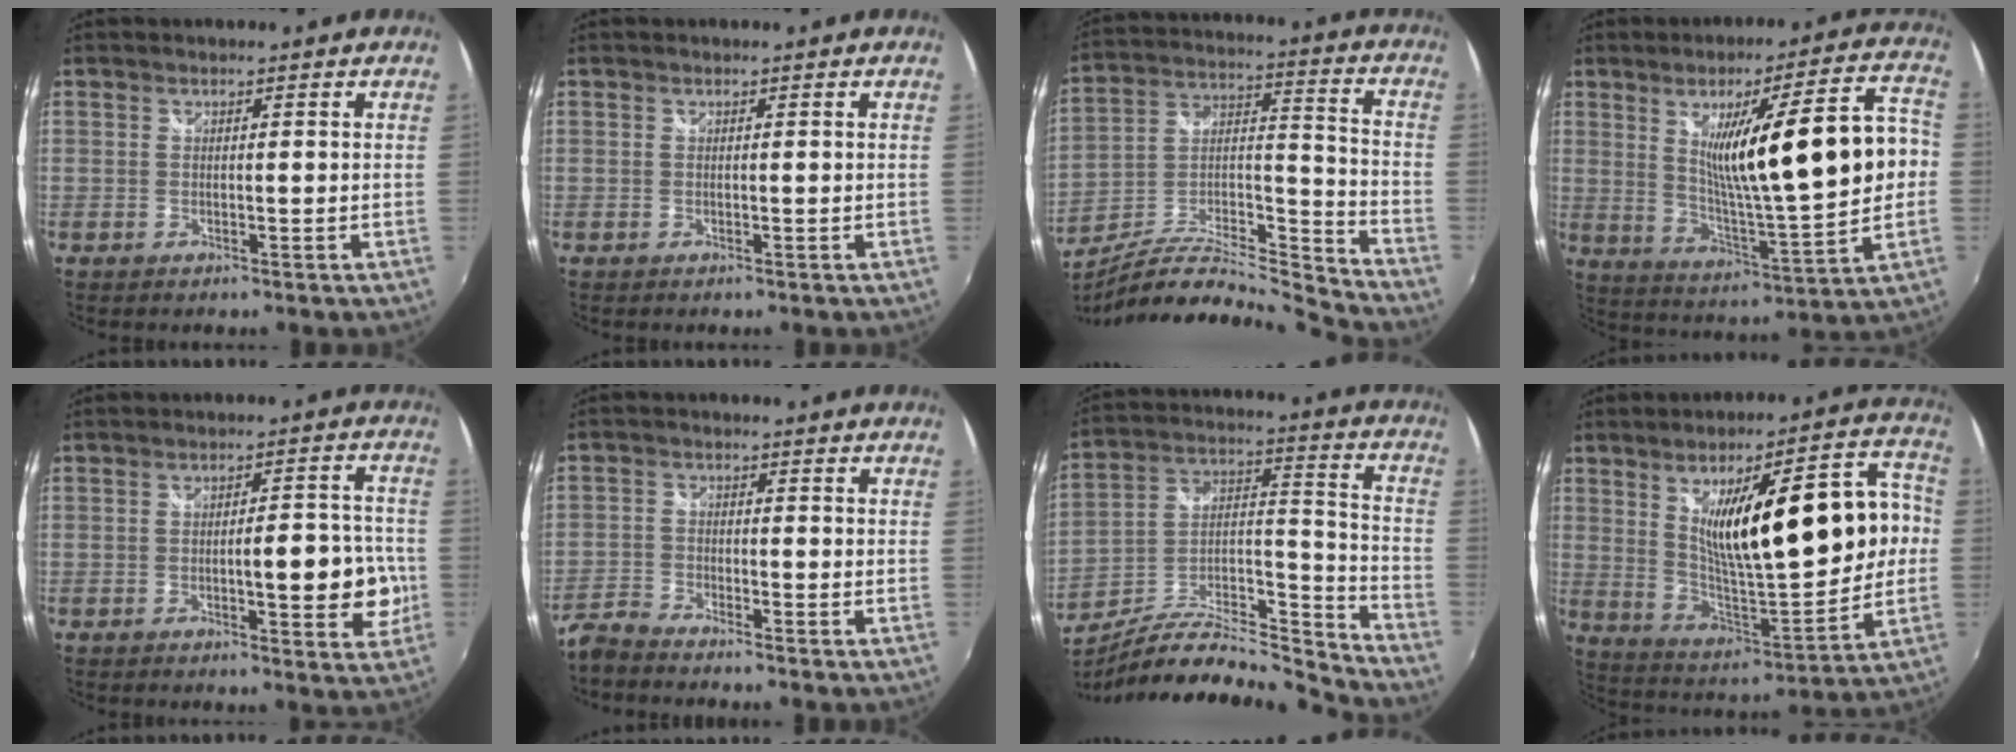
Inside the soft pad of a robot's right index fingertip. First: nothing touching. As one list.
[{"total": 0.0}, {"total": 16.3, "force": [-14.9, 0.3, 6.8], "torque": [-0.112, 0.006, -0.269]}, {"total": 20.8, "force": [1.4, 3.2, 20.5], "torque": [-0.304, 0.000, 0.041]}, {"total": 9.0, "force": [-1.8, 2.4, 8.5], "torque": [-0.127, -0.002, -0.015]}, {"total": 3.9, "force": [-3.8, 0.8, 0.7], "torque": [-0.023, -0.005, -0.087]}, {"total": 16.5, "force": [-14.8, 1.6, 7.2], "torque": [-0.124, 0.013, -0.268]}, {"total": 23.5, "force": [2.7, 7.1, 22.3], "torque": [-0.339, 0.010, 0.064]}]